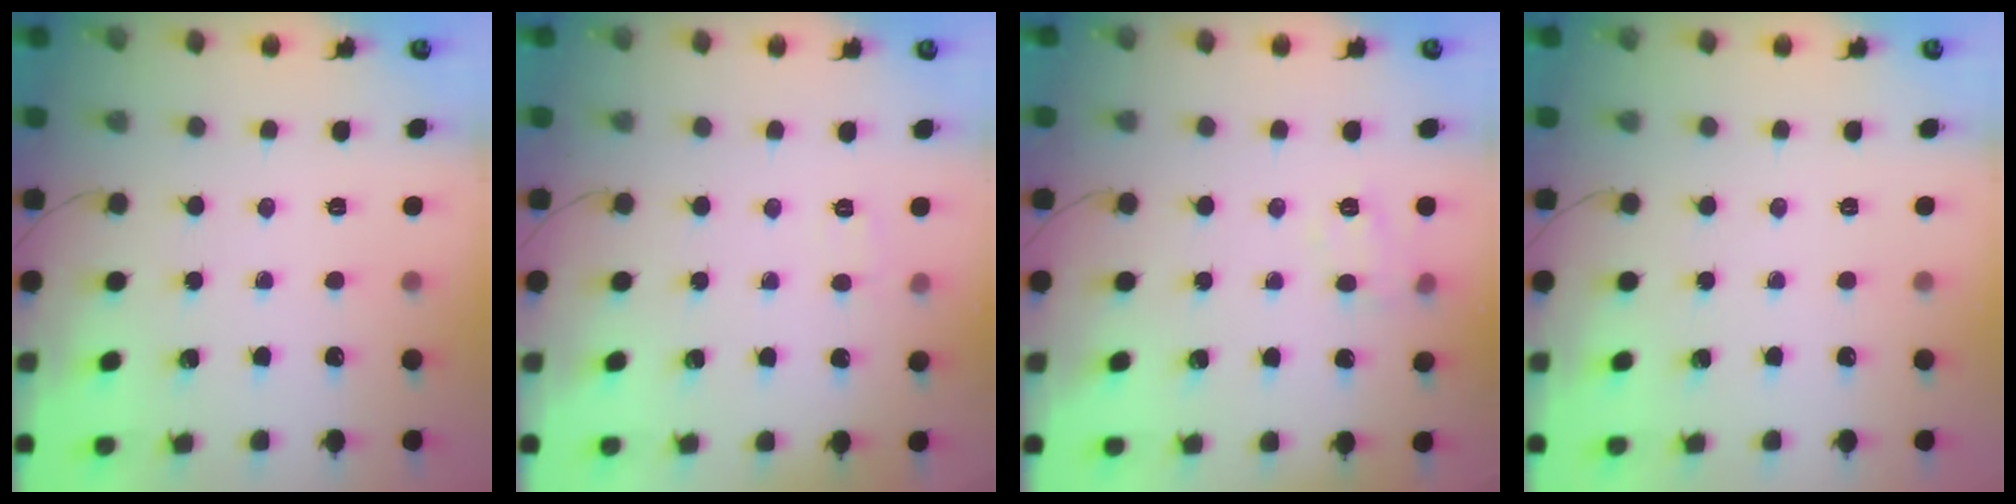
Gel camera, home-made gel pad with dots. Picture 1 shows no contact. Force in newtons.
{"total": 2.6, "press": 2.3, "slide": 1.2}
{"total": 5.6, "press": 5.5, "slide": 1.2}
{"total": 0.0}